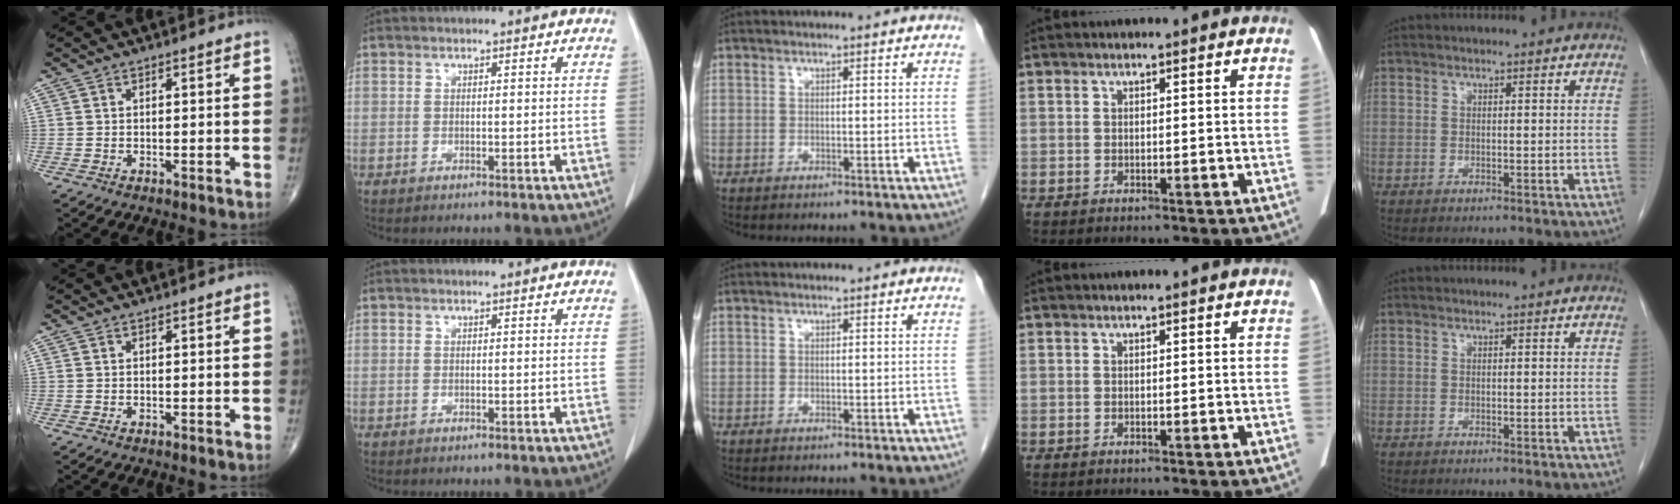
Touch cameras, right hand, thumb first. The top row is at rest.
{}